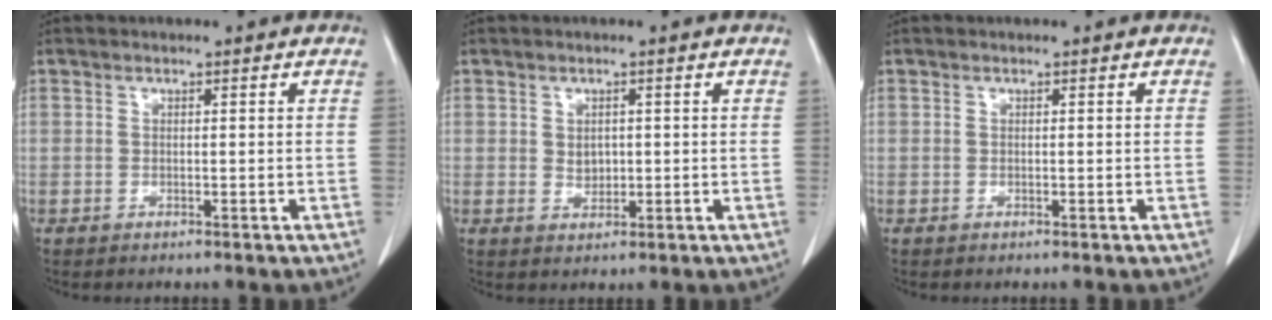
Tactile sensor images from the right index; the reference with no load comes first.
{"total": 2.0, "force": [0.3, 1.6, 1.2], "torque": [-0.018, -0.001, 0.011]}
{"total": 0.0}